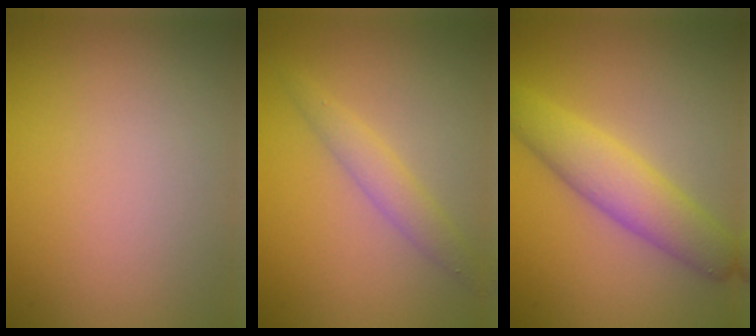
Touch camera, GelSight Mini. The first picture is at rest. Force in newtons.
{"total": 2.2, "press": 2.2, "slide": 0.0}
{"total": 4.8, "press": 4.8, "slide": 0.1}